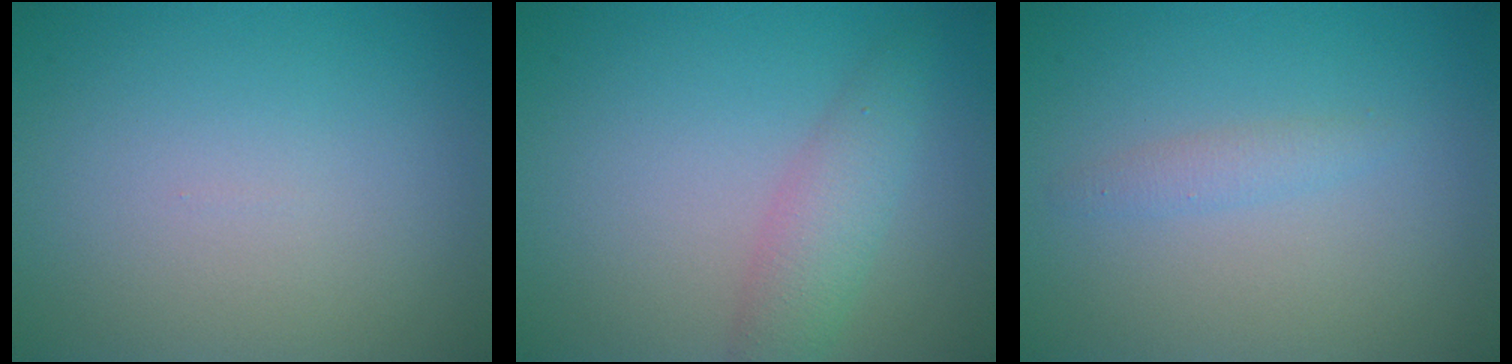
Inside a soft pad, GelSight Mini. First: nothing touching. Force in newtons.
{"total": 2.8, "press": 2.8, "slide": 0.2}
{"total": 1.1, "press": 1.1, "slide": 0.1}